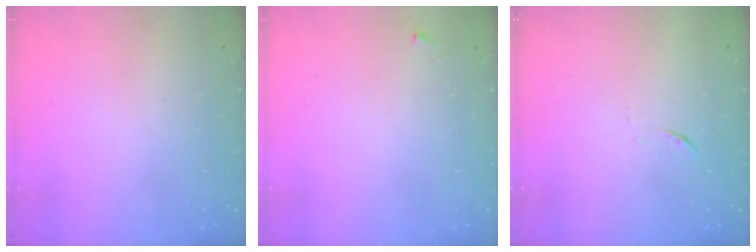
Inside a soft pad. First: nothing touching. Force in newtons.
{"total": 2.5, "press": 2.5, "slide": 0.3}
{"total": 4.5, "press": 4.5, "slide": 0.7}